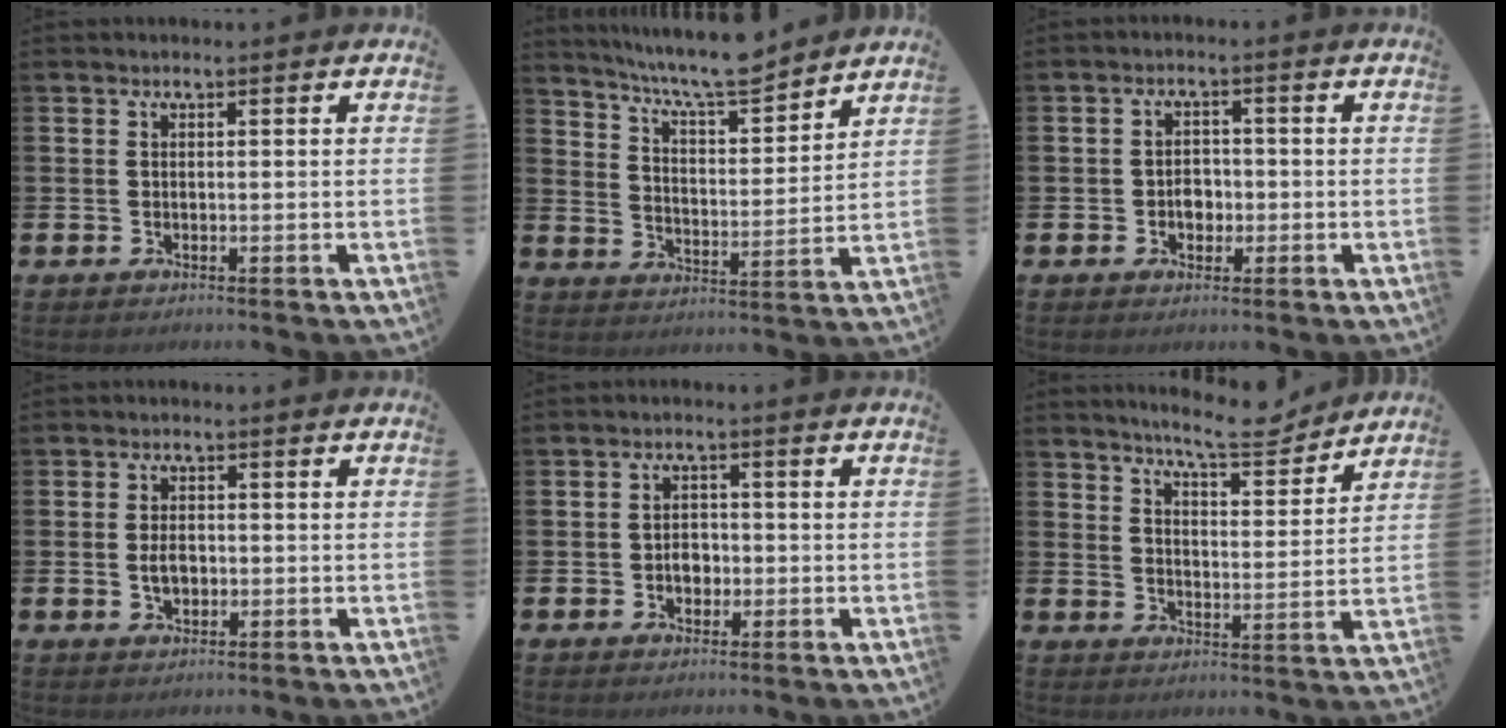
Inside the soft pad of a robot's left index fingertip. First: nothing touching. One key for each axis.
{"total": 8.4, "fx": 8.0, "fy": 0.5, "fz": 2.5, "tx": -0.073, "ty": -0.052, "tz": 0.144}
{"total": 2.7, "fx": -0.6, "fy": 2.1, "fz": 1.5, "tx": -0.014, "ty": -0.001, "tz": -0.018}
{"total": 2.7, "fx": -0.2, "fy": 1.7, "fz": 2.0, "tx": -0.031, "ty": 0.003, "tz": -0.006}
{"total": 2.6, "fx": -0.6, "fy": 2.0, "fz": 1.6, "tx": -0.015, "ty": -0.001, "tz": -0.017}
{"total": 8.0, "fx": 7.6, "fy": 0.8, "fz": 2.4, "tx": -0.057, "ty": -0.042, "tz": 0.133}